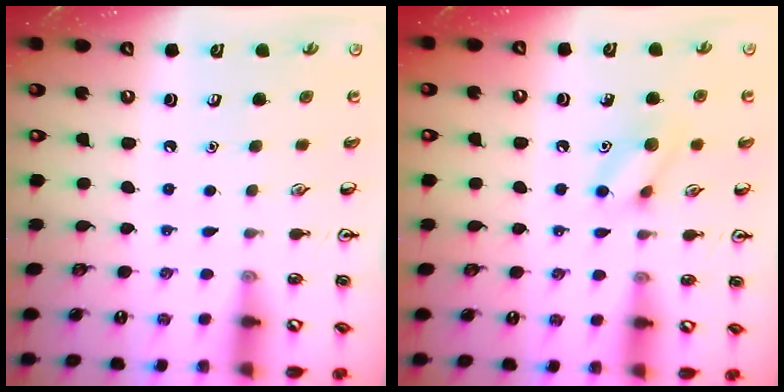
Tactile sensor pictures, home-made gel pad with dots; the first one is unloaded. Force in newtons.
{"total": 8.3, "press": 8.3, "slide": 0.5}